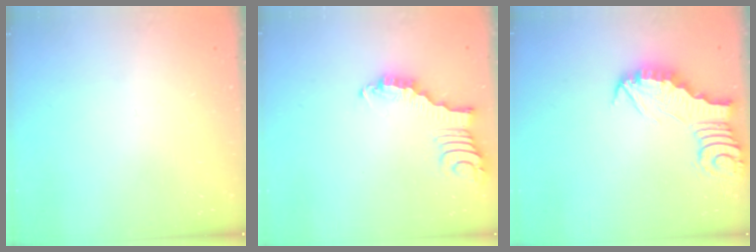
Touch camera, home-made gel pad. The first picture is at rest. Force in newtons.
{"total": 2.9, "press": 2.9, "slide": 0.4}
{"total": 2.9, "press": 2.9, "slide": 0.2}